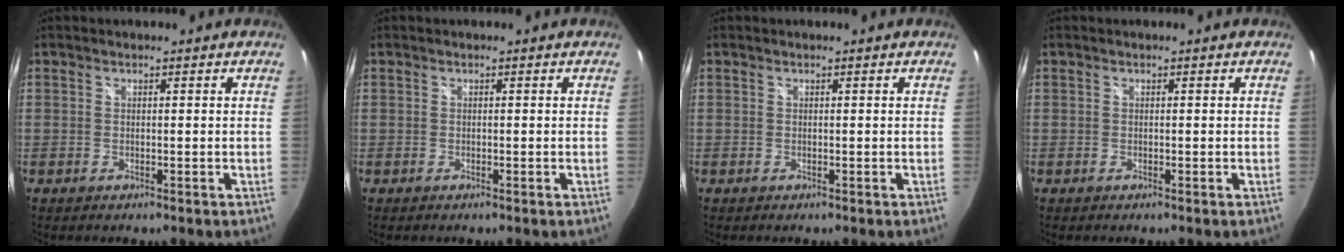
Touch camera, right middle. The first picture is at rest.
{"total": 0.0}
{"total": 0.0}
{"total": 0.0}